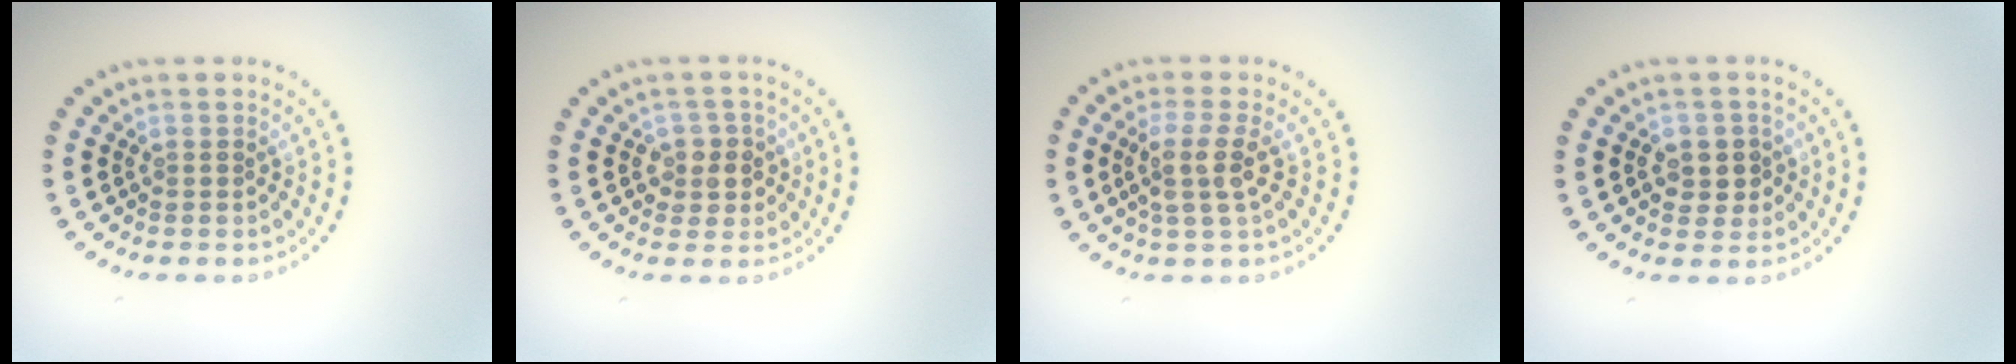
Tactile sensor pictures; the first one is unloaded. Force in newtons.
{"total": 2.1, "press": 2.0, "slide": 0.8}
{"total": 3.0, "press": 2.4, "slide": 1.7}
{"total": 2.5, "press": 2.5, "slide": 0.5}